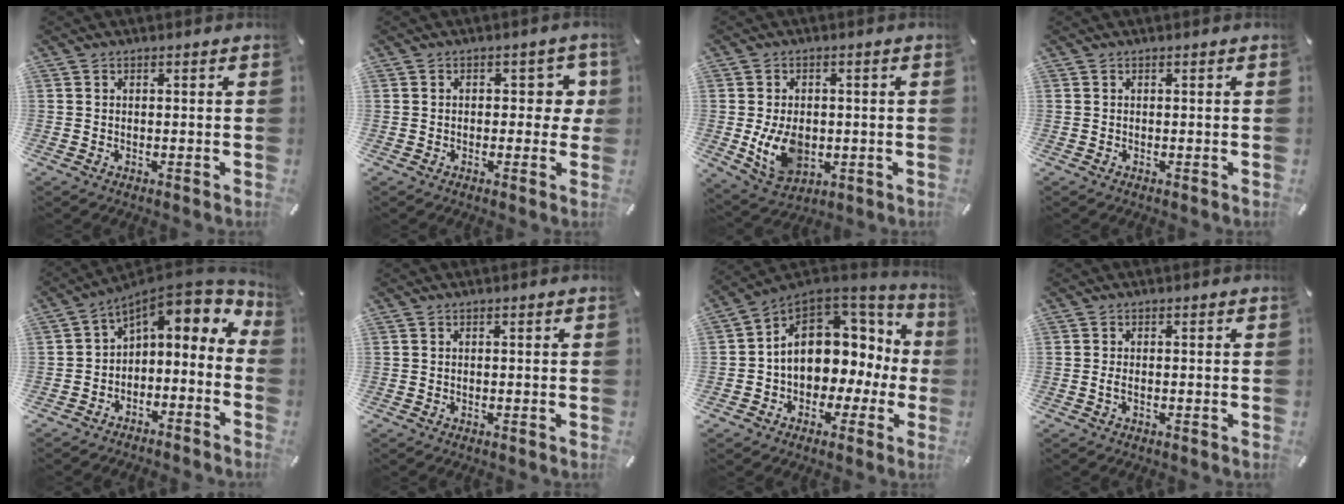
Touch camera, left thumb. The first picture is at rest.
{"total": 5.2, "force": [0.6, 3.5, 3.8], "torque": [-0.036, -0.003, 0.001]}
{"total": 10.3, "force": [-1.2, 7.5, 6.9], "torque": [-0.138, -0.003, -0.021]}
{"total": 0.0}
{"total": 6.8, "force": [4.0, 4.0, 3.7], "torque": [-0.053, -0.046, 0.070]}
{"total": 0.0}
{"total": 11.8, "force": [2.2, 9.4, 6.9], "torque": [-0.114, -0.022, 0.040]}
{"total": 1.4, "force": [-0.3, 0.5, 1.3], "torque": [-0.024, -0.001, -0.006]}